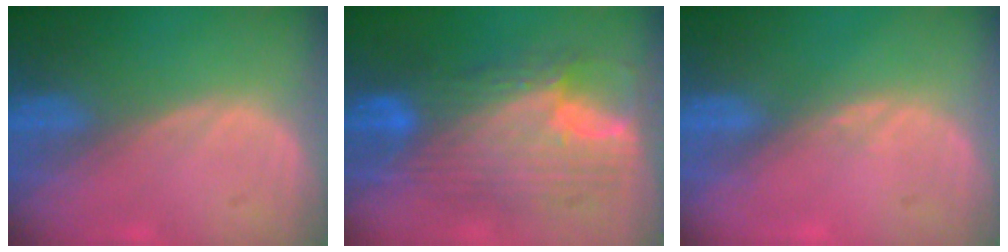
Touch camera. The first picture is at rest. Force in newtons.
{"total": 11.7, "press": 11.7, "slide": 1.1}
{"total": 0.9, "press": 0.8, "slide": 0.3}